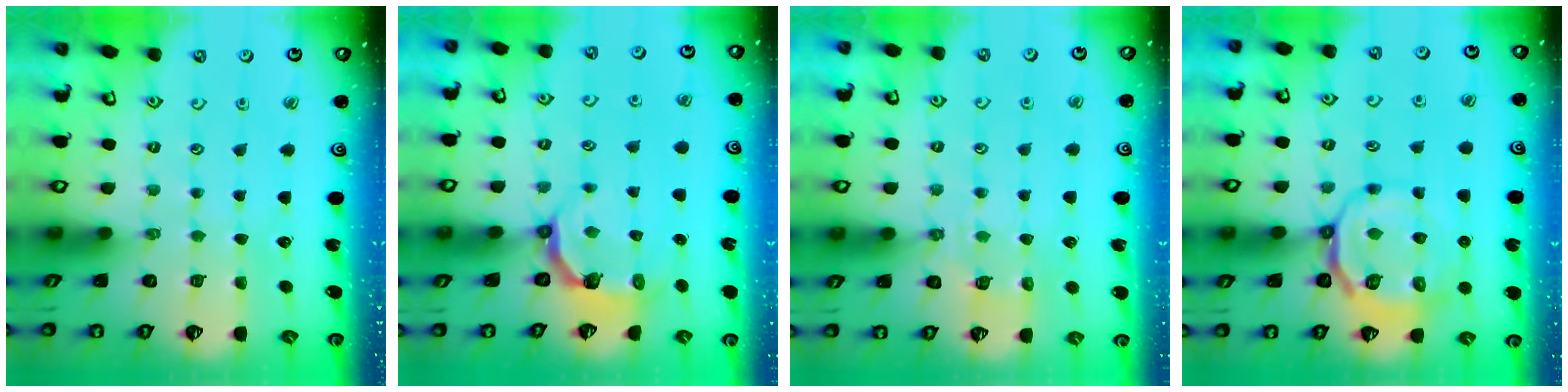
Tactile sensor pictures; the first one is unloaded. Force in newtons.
{"total": 4.8, "press": 3.2, "slide": 3.6}
{"total": 5.1, "press": 5.0, "slide": 1.0}
{"total": 10.1, "press": 9.8, "slide": 2.6}